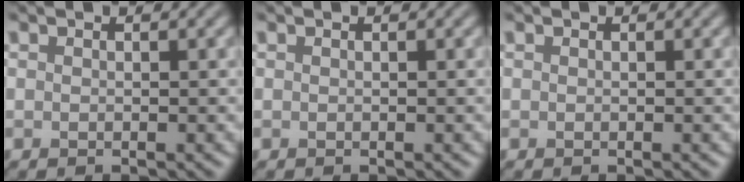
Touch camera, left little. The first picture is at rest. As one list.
[{"total": 0.0}, {"total": 0.0}]